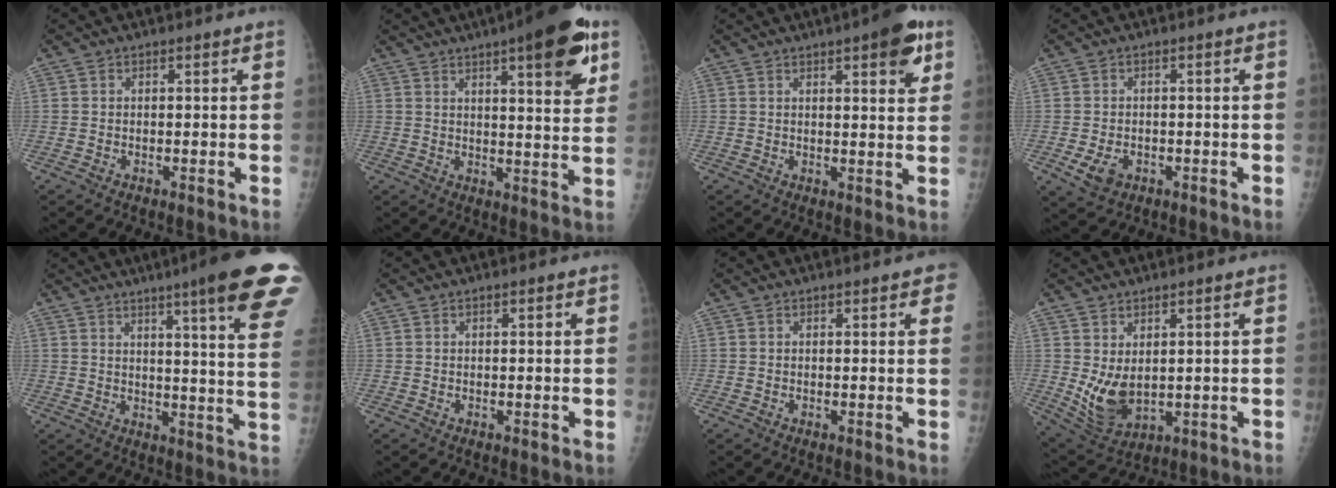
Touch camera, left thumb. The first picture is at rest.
{"total": 15.0, "force": [7.8, 3.8, 12.3], "torque": [-0.142, -0.026, 0.103]}
{"total": 7.9, "force": [4.1, 2.2, 6.4], "torque": [-0.068, -0.013, 0.047]}
{"total": 4.1, "force": [-1.5, 2.9, 2.4], "torque": [-0.041, 0.003, -0.018]}
{"total": 20.4, "force": [13.2, 1.3, 15.5], "torque": [-0.187, -0.062, 0.156]}
{"total": 0.7, "force": [0.3, 0.2, 0.6], "torque": [-0.011, 0.001, 0.004]}
{"total": 4.0, "force": [2.2, 1.2, 3.1], "torque": [-0.020, 0.004, 0.021]}
{"total": 7.9, "force": [1.0, 4.5, 6.4], "torque": [-0.108, -0.022, 0.041]}